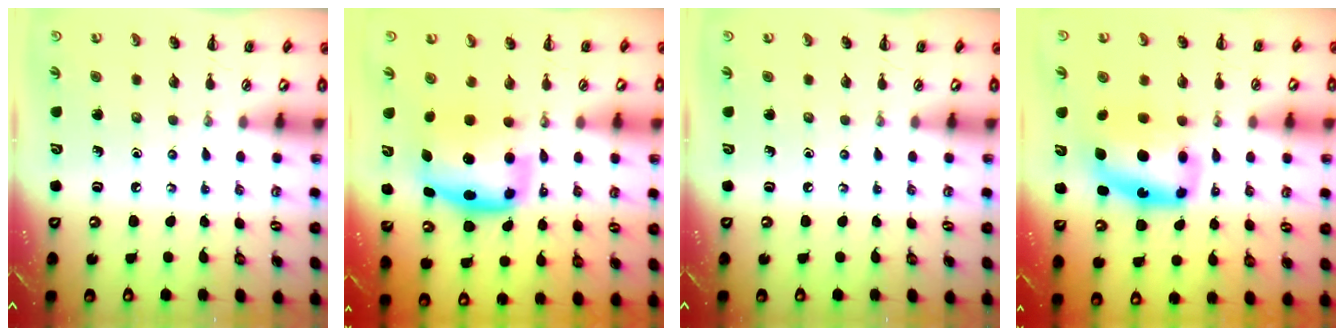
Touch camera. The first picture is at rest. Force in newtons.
{"total": 6.8, "press": 6.6, "slide": 1.4}
{"total": 0.0}
{"total": 10.3, "press": 10.0, "slide": 2.6}